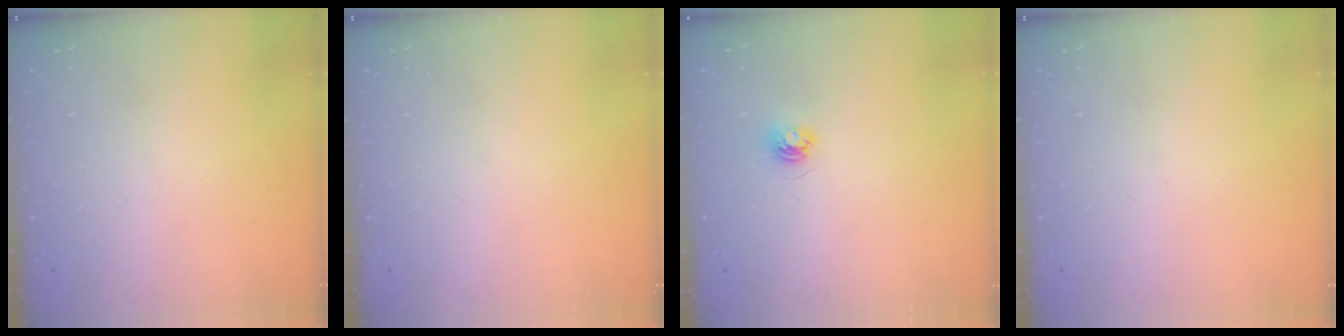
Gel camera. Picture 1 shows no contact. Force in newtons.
{"total": 0.0}
{"total": 3.9, "press": 3.9, "slide": 0.4}
{"total": 0.0}